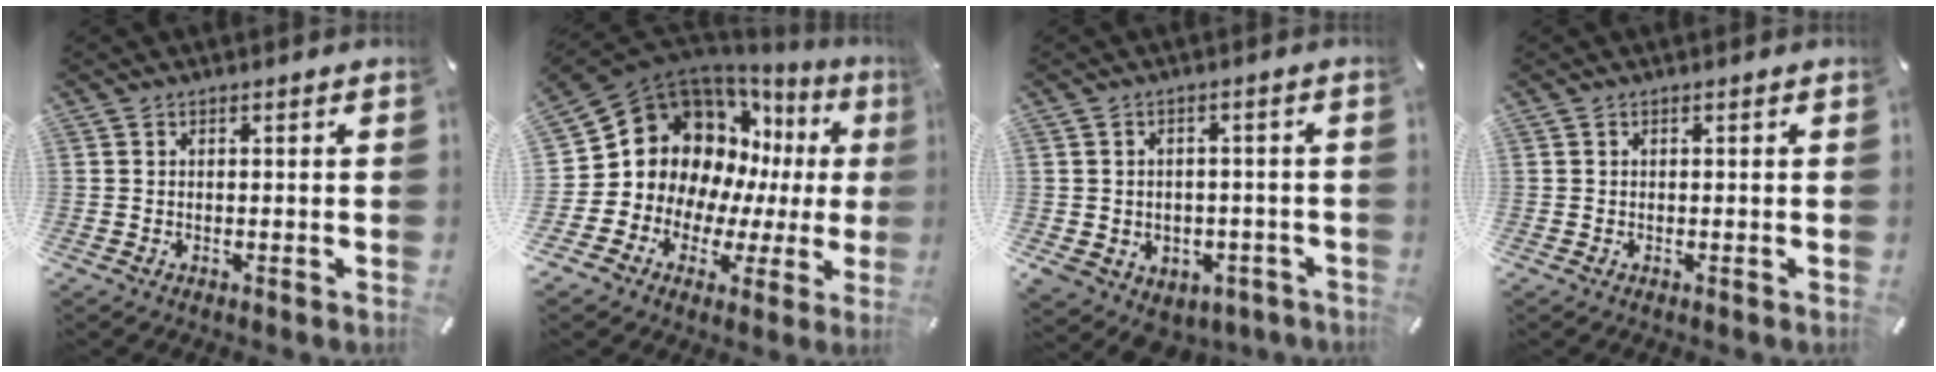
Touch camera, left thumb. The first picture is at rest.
{"total": 17.7, "force": [5.8, 14.4, 8.6], "torque": [-0.156, -0.064, 0.121]}
{"total": 5.1, "force": [-0.8, 4.8, 1.6], "torque": [-0.033, 0.003, -0.012]}
{"total": 0.0}